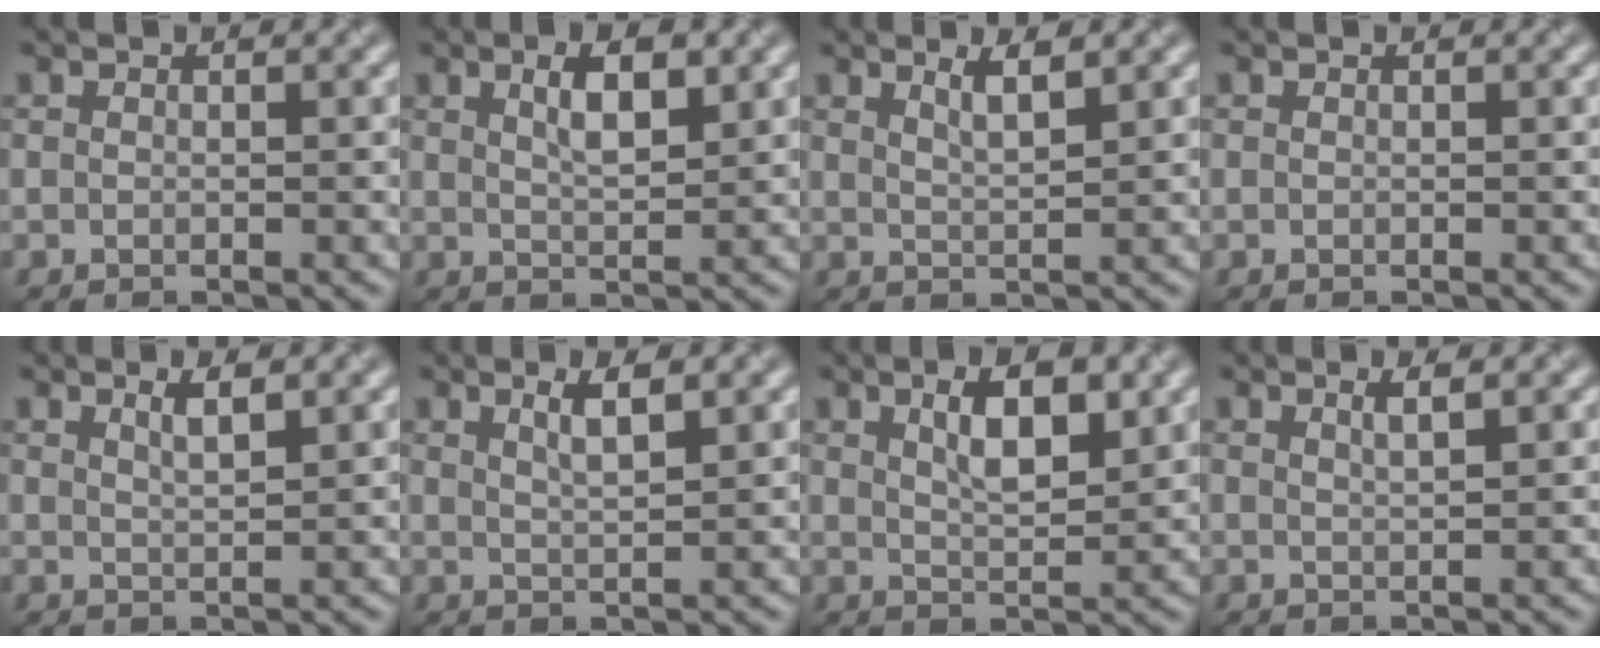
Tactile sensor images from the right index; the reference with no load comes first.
{"total": 2.5, "force": [1.1, 0.5, 2.2], "torque": [-0.041, 0.009, 0.030]}
{"total": 1.4, "force": [0.9, 0.1, 1.0], "torque": [-0.018, 0.005, 0.024]}
{"total": 0.0}
{"total": 1.2, "force": [0.7, 0.1, 1.0], "torque": [-0.017, 0.008, 0.019]}
{"total": 1.7, "force": [0.8, 0.2, 1.4], "torque": [-0.024, 0.007, 0.024]}
{"total": 3.4, "force": [1.5, 0.8, 2.9], "torque": [-0.055, 0.007, 0.035]}
{"total": 0.7, "force": [0.4, 0.0, 0.6], "torque": [-0.011, 0.010, 0.011]}